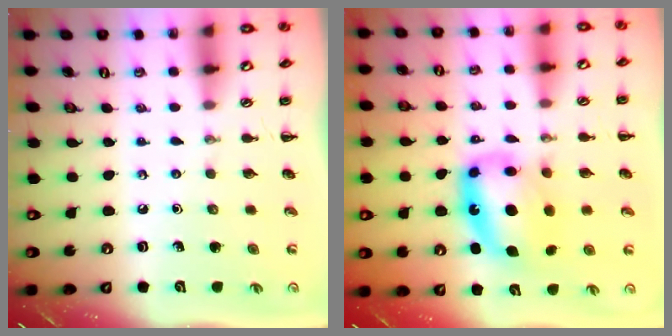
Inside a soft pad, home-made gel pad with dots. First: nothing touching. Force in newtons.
{"total": 12.2, "press": 11.8, "slide": 3.1}